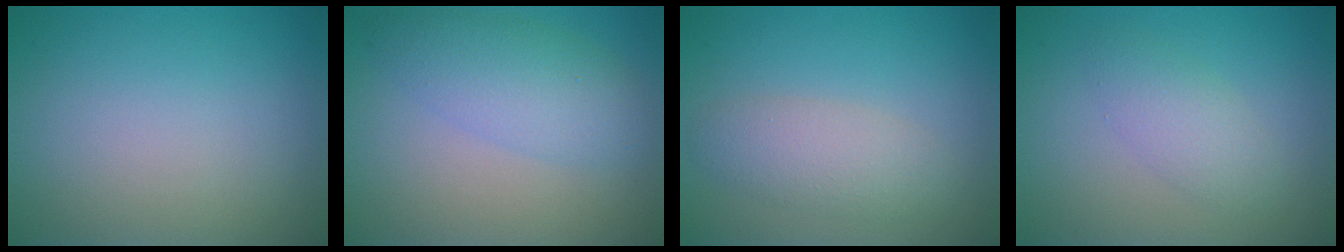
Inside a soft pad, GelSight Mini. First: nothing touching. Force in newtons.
{"total": 4.3, "press": 4.3, "slide": 0.0}
{"total": 3.0, "press": 3.0, "slide": 0.2}
{"total": 2.5, "press": 2.5, "slide": 0.1}